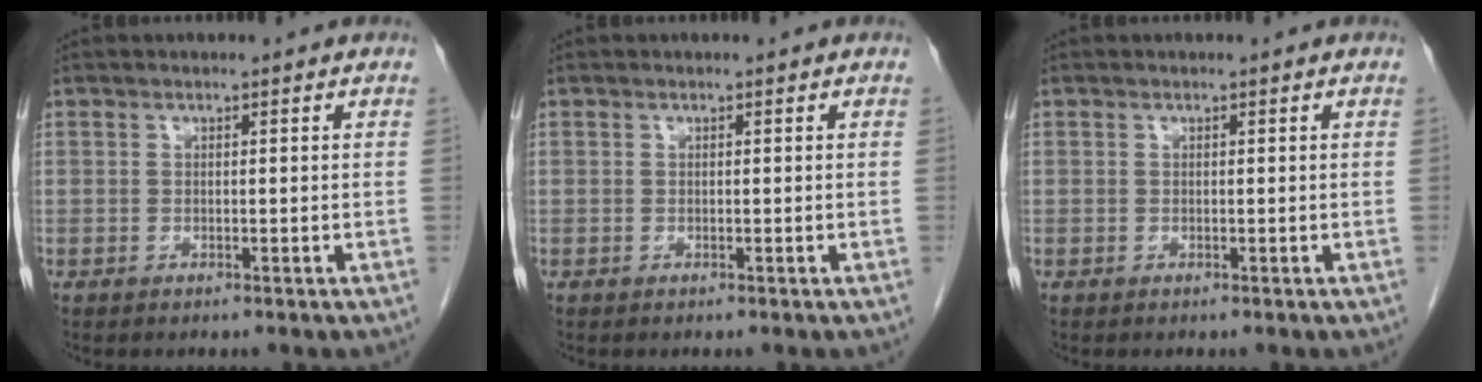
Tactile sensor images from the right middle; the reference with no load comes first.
{"total": 0.0}
{"total": 0.0}